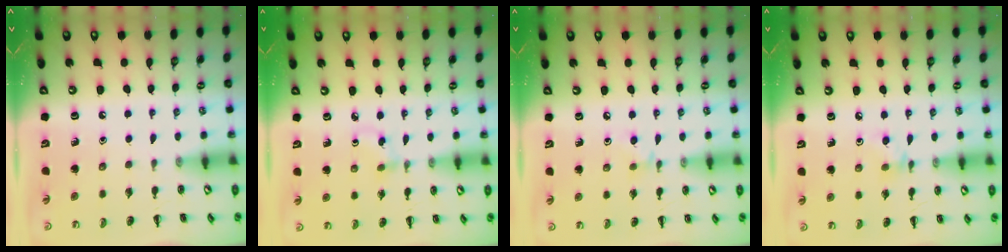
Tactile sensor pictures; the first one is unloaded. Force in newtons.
{"total": 2.8, "press": 2.5, "slide": 1.2}
{"total": 3.9, "press": 3.6, "slide": 1.5}
{"total": 5.1, "press": 4.7, "slide": 1.8}